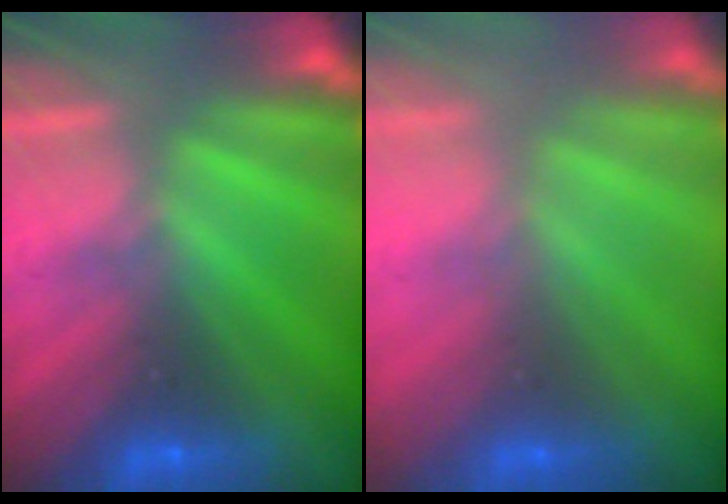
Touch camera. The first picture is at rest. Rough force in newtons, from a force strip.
{"total": 2.8}